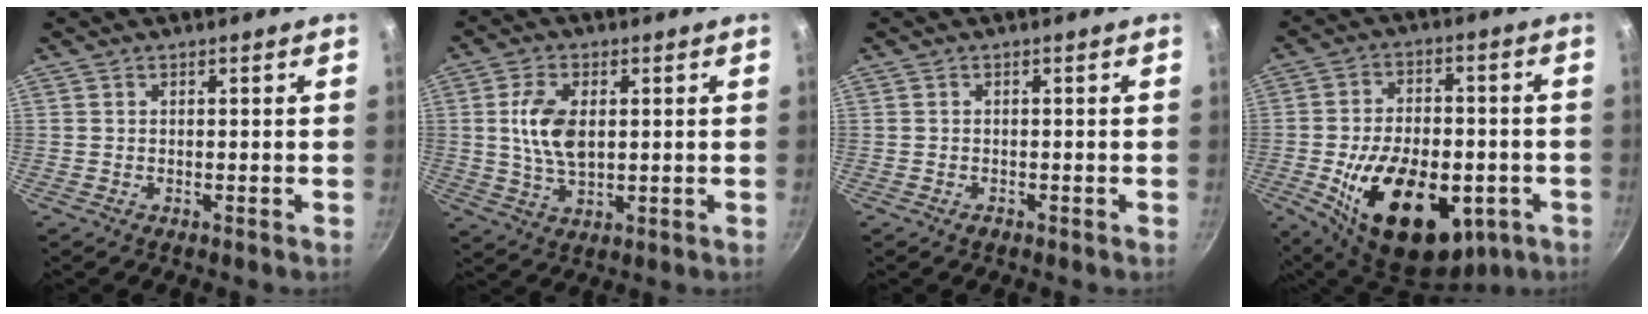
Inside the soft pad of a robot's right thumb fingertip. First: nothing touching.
{"total": 8.7, "force": [1.2, 5.0, 7.1], "torque": [-0.129, -0.003, 0.024]}
{"total": 0.8, "force": [-0.6, 0.5, 0.3], "torque": [-0.008, 0.004, -0.008]}
{"total": 22.8, "force": [-6.6, 13.6, 17.1], "torque": [-0.256, 0.017, -0.084]}